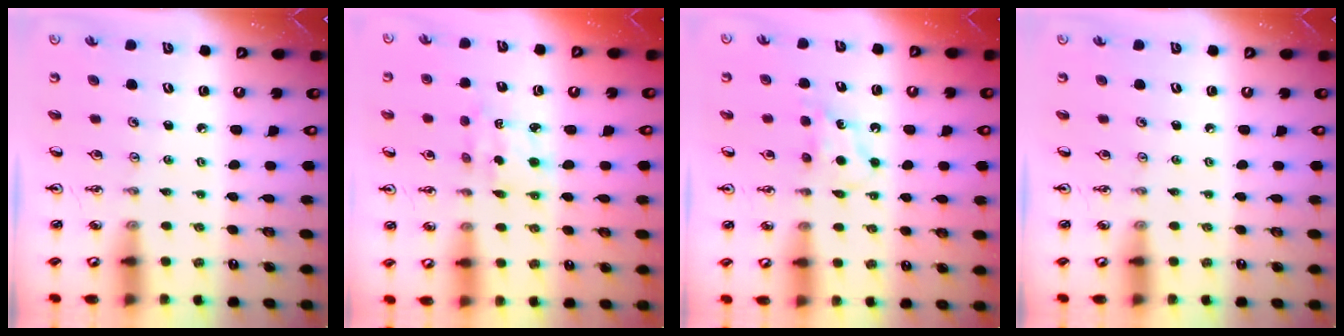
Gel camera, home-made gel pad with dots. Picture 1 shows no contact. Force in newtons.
{"total": 2.9, "press": 2.9, "slide": 0.2}
{"total": 5.5, "press": 5.5, "slide": 0.6}
{"total": 0.0}